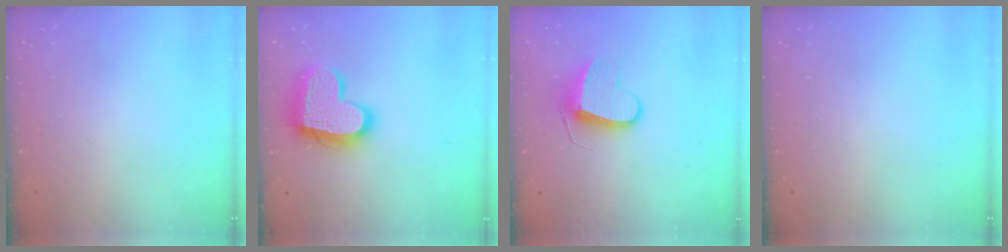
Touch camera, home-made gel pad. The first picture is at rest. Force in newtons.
{"total": 18.2, "press": 18.1, "slide": 1.4}
{"total": 9.4, "press": 9.4, "slide": 0.4}
{"total": 0.0}